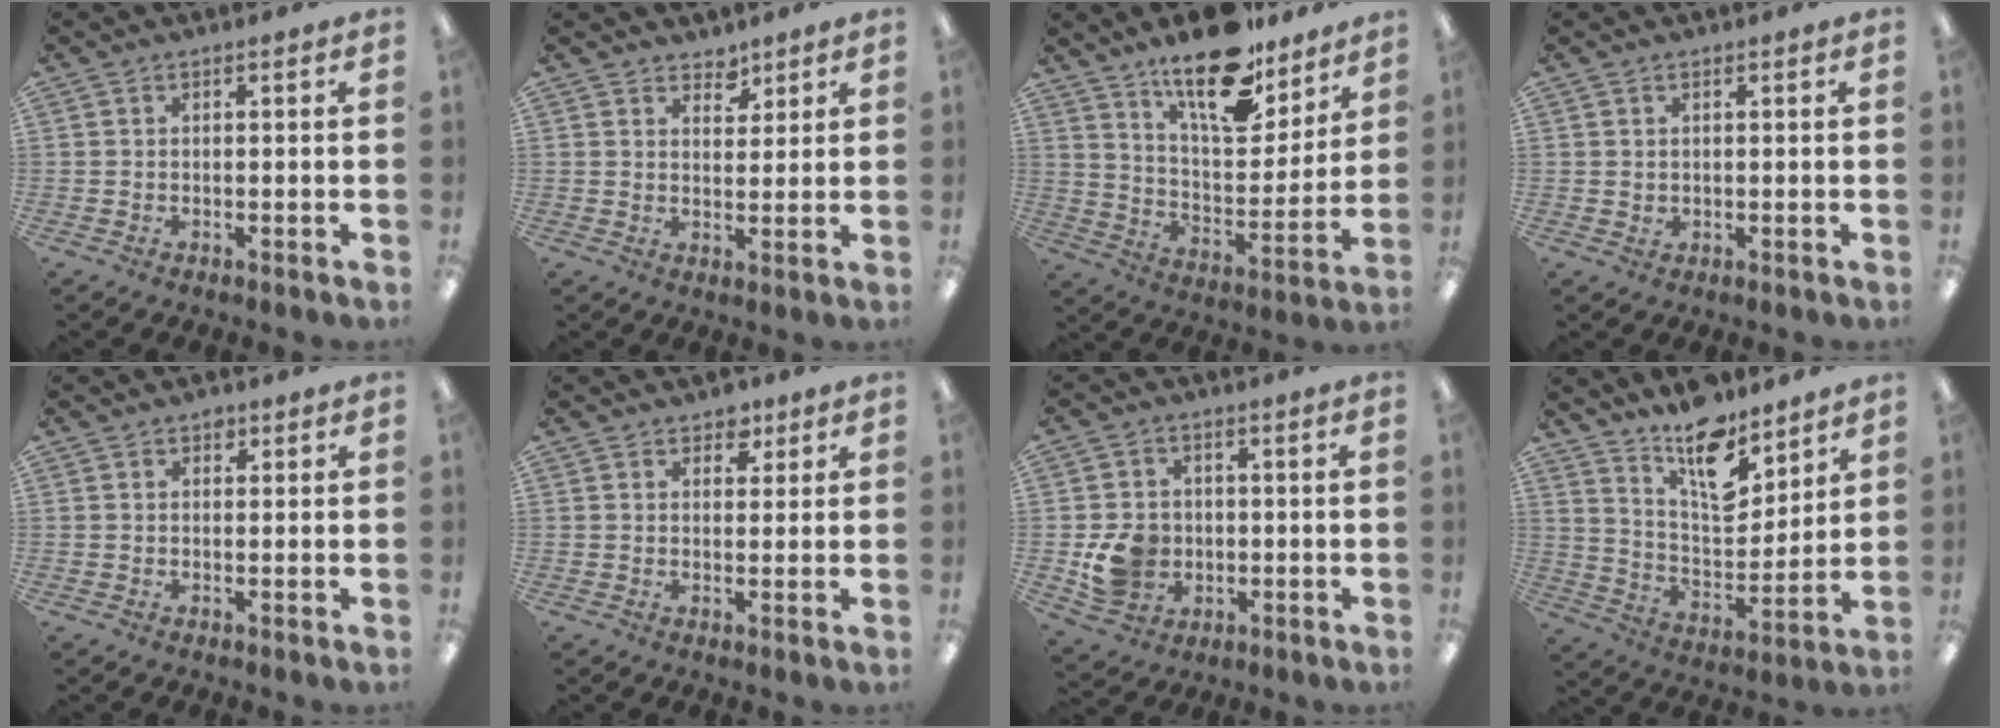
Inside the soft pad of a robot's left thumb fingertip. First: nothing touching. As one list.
[{"total": 4.0, "force": [3.3, 2.1, 0.7], "torque": [0.002, -0.020, 0.058]}, {"total": 18.8, "force": [14.5, 7.0, 9.7], "torque": [-0.161, -0.091, 0.249]}, {"total": 1.2, "force": [0.8, 0.9, 0.2], "torque": [-0.005, 0.003, 0.014]}, {"total": 1.6, "force": [0.9, 1.1, 0.7], "torque": [0.001, -0.003, 0.013]}, {"total": 3.4, "force": [2.2, 2.3, 1.2], "torque": [-0.006, -0.006, 0.036]}, {"total": 9.0, "force": [-1.2, 8.0, 4.1], "torque": [-0.080, 0.011, -0.017]}, {"total": 14.7, "force": [11.2, 6.0, 7.4], "torque": [-0.114, -0.077, 0.196]}]